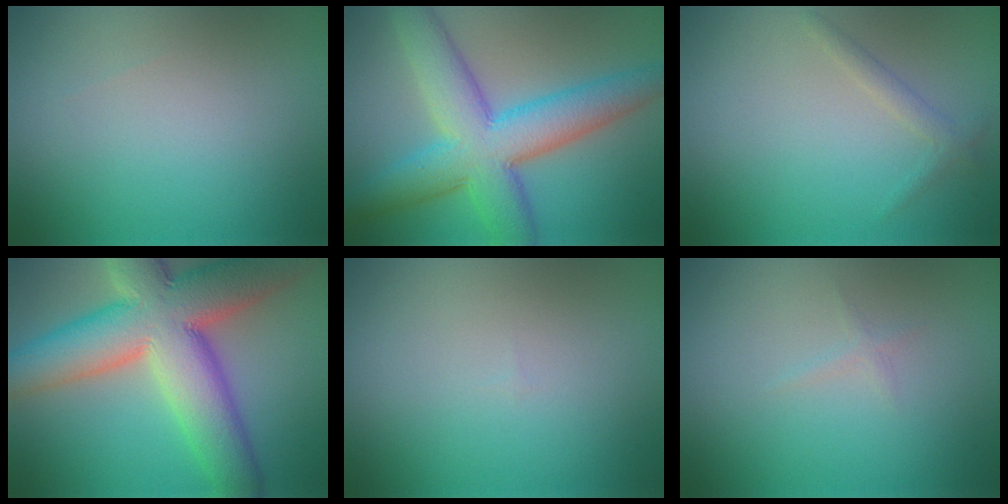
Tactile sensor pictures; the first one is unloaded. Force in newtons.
{"total": 9.4, "press": 9.4, "slide": 0.3}
{"total": 1.2, "press": 1.2, "slide": 0.1}
{"total": 13.2, "press": 13.1, "slide": 0.9}
{"total": 0.0}
{"total": 0.5, "press": 0.5, "slide": 0.0}